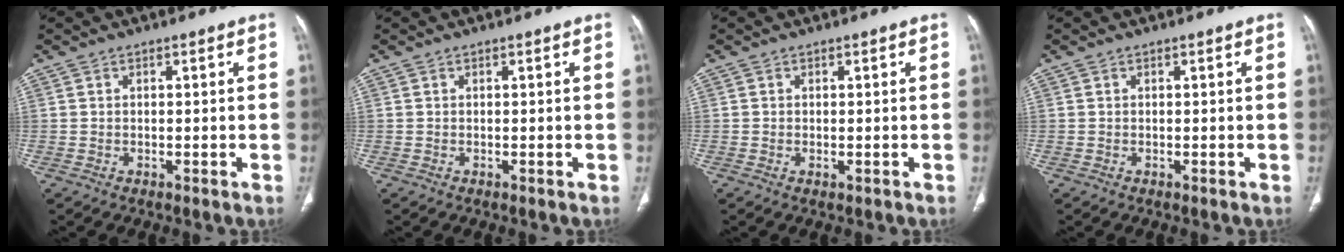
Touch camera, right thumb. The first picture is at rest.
{"total": 0.0}
{"total": 0.7, "force": [-0.2, 0.4, 0.6], "torque": [-0.012, -0.003, -0.002]}
{"total": 0.0}